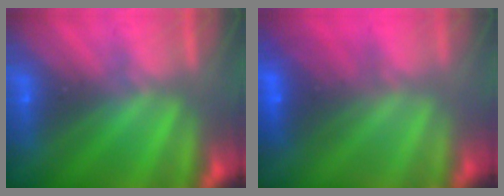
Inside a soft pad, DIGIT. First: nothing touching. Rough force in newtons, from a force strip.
{"total": 2.7}